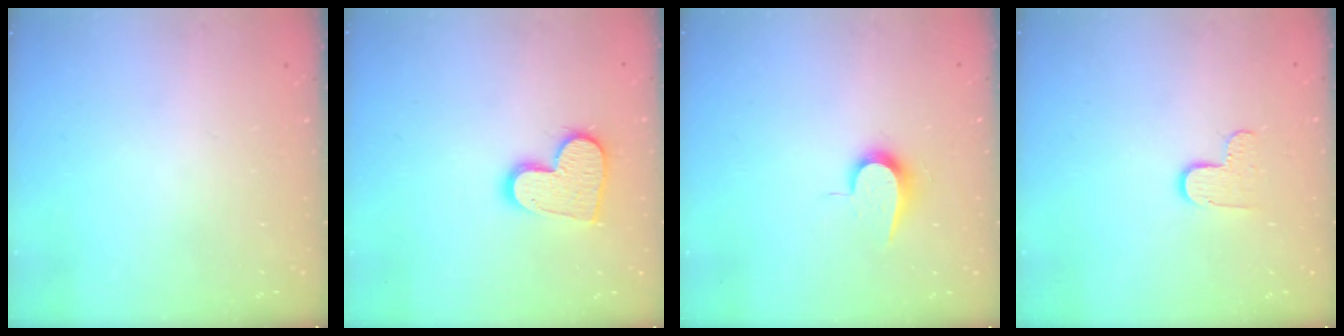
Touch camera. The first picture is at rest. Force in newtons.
{"total": 13.8, "press": 13.8, "slide": 1.0}
{"total": 7.4, "press": 7.4, "slide": 0.6}
{"total": 6.5, "press": 6.5, "slide": 0.3}